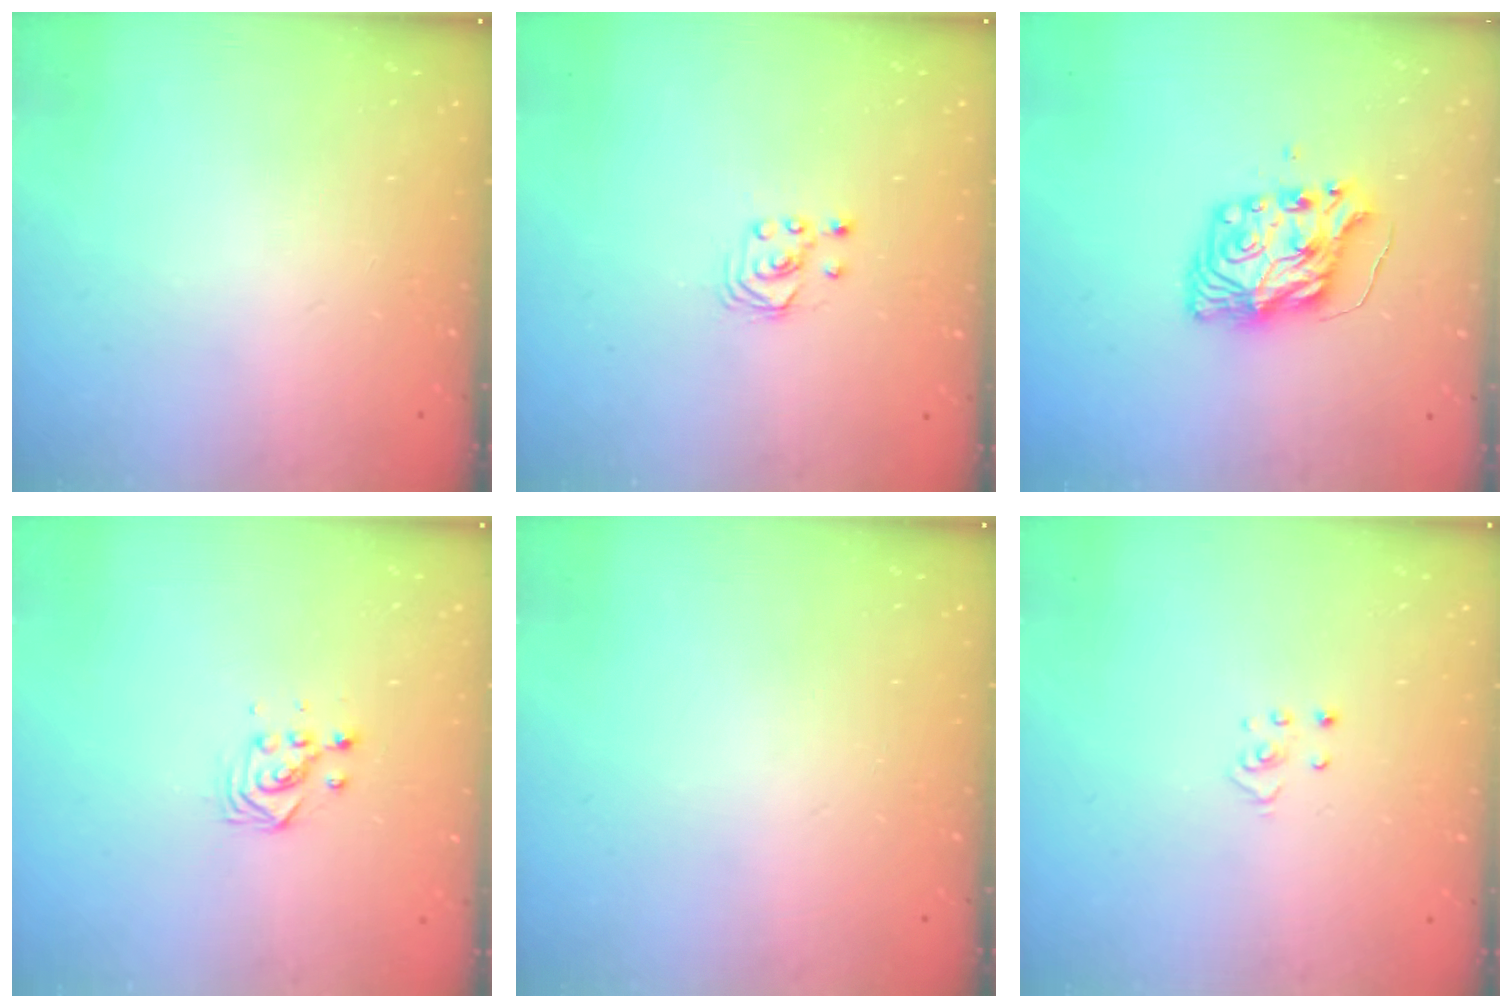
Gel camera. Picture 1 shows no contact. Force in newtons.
{"total": 1.8, "press": 1.8, "slide": 0.2}
{"total": 9.2, "press": 9.1, "slide": 1.3}
{"total": 3.7, "press": 3.7, "slide": 0.2}
{"total": 0.0}
{"total": 2.3, "press": 2.3, "slide": 0.2}